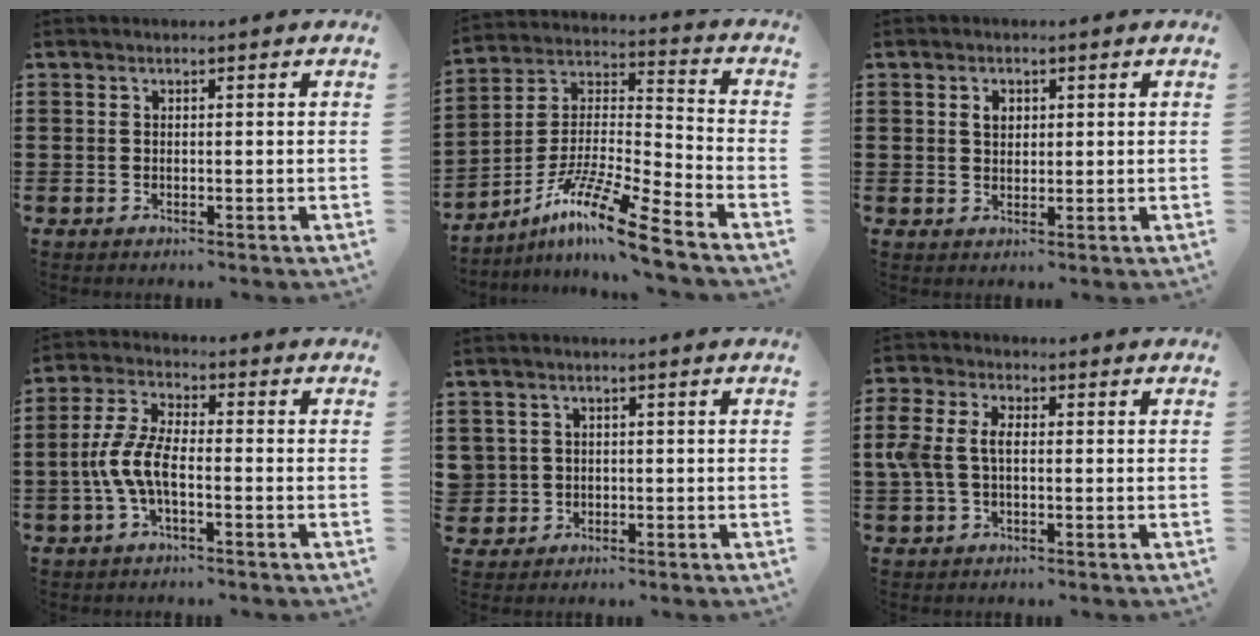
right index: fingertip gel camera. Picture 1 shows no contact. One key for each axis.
{"total": 12.4, "fx": -9.9, "fy": 0.2, "fz": 7.5, "tx": -0.150, "ty": 0.009, "tz": -0.197}
{"total": 2.1, "fx": 0.7, "fy": 1.5, "fz": 1.3, "tx": -0.029, "ty": 0.008, "tz": 0.013}
{"total": 6.9, "fx": -2.1, "fy": 2.6, "fz": 6.0, "tx": -0.151, "ty": -0.012, "tz": -0.048}
{"total": 2.0, "fx": 0.0, "fy": 2.0, "fz": -0.1, "tx": -0.008, "ty": 0.009, "tz": -0.003}
{"total": 5.2, "fx": -0.1, "fy": 3.1, "fz": 4.1, "tx": -0.111, "ty": -0.001, "tz": -0.011}